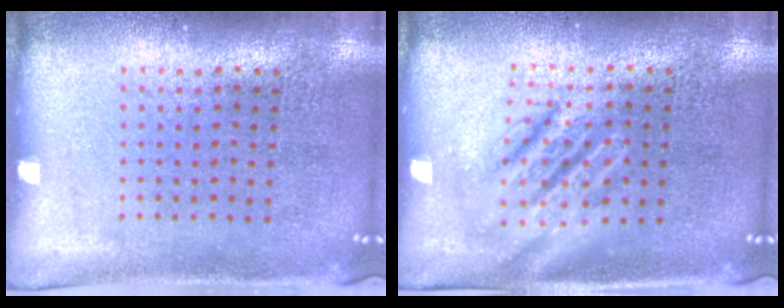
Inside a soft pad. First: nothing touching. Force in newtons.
{"total": 2.5, "press": 2.5, "slide": 0.3}